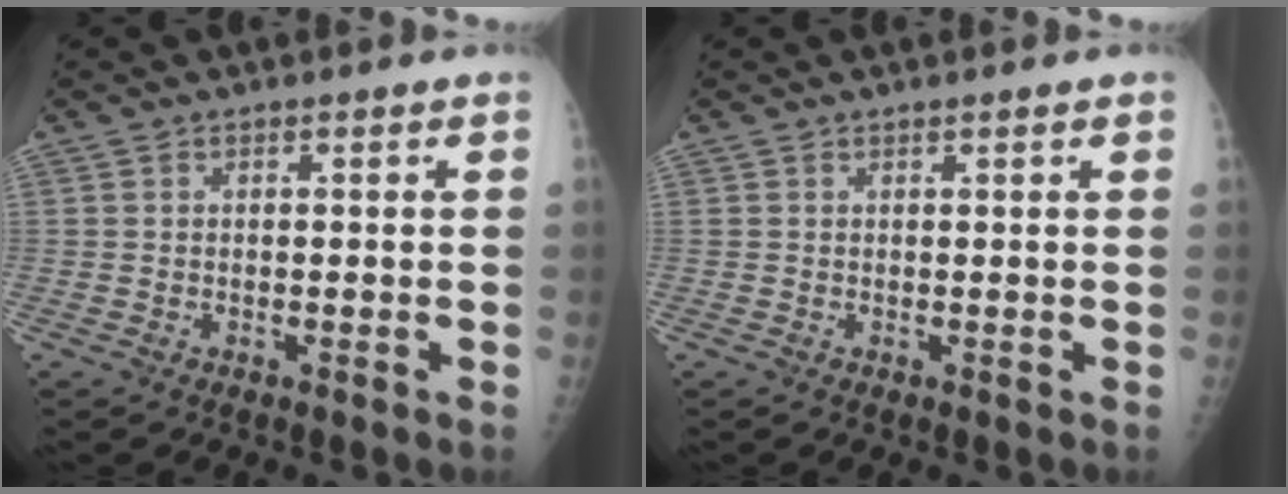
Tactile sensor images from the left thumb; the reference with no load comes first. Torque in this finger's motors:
{"motor_torque": [-0.12, 0.07, -0.31, -0.33, 0.03]}